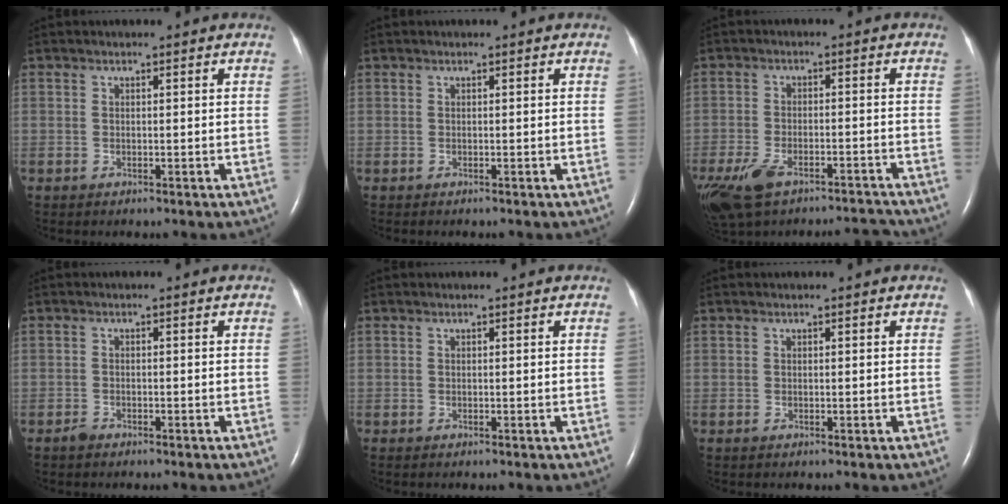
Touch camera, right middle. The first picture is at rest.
{"total": 1.0, "force": [-0.8, 0.2, 0.5], "torque": [-0.006, -0.001, -0.008]}
{"total": 11.4, "force": [-9.3, 3.2, 5.7], "torque": [-0.116, 0.007, -0.156]}
{"total": 1.1, "force": [-1.0, 0.4, 0.3], "torque": [-0.013, -0.001, -0.019]}
{"total": 0.0}
{"total": 0.0}